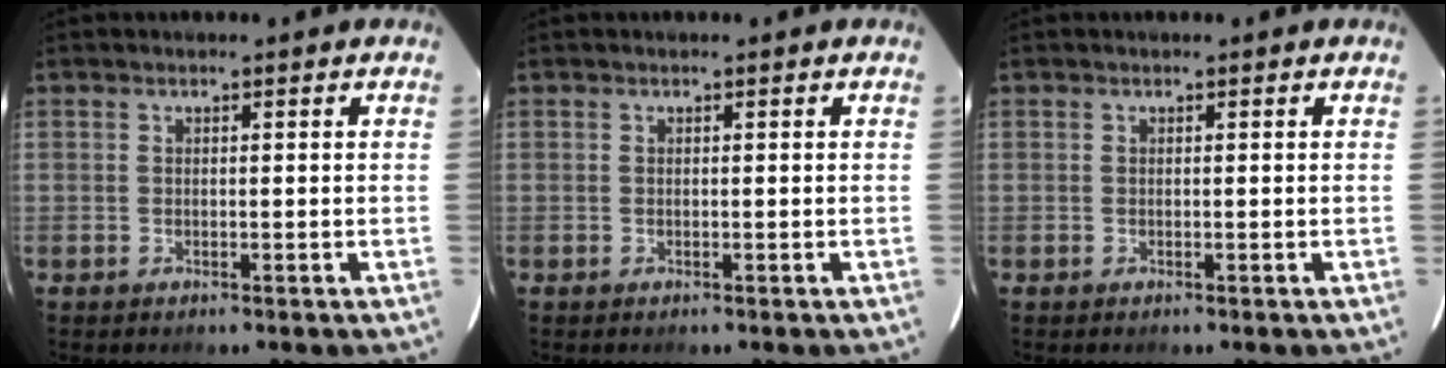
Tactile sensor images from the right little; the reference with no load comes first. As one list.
[{"total": 0.0}, {"total": 0.0}]